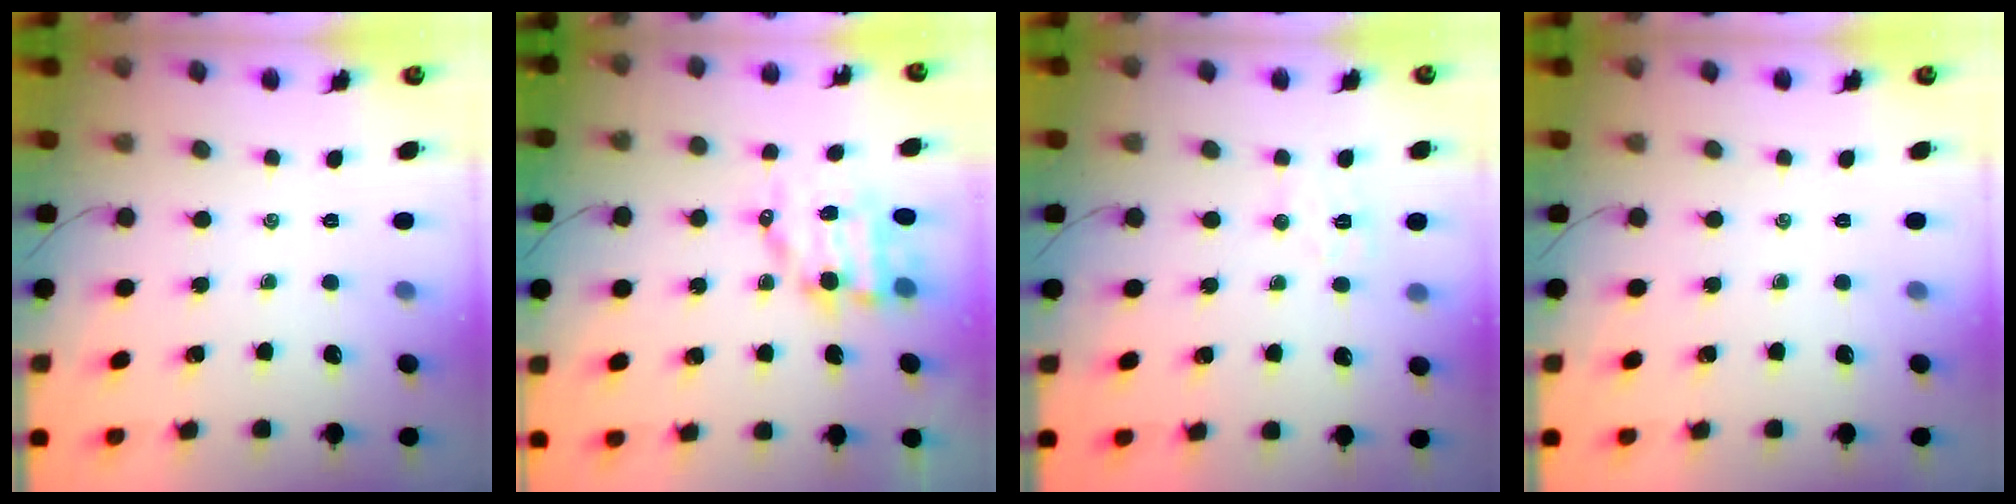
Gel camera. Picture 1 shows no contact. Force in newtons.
{"total": 9.9, "press": 9.6, "slide": 2.3}
{"total": 5.6, "press": 5.5, "slide": 0.9}
{"total": 0.0}